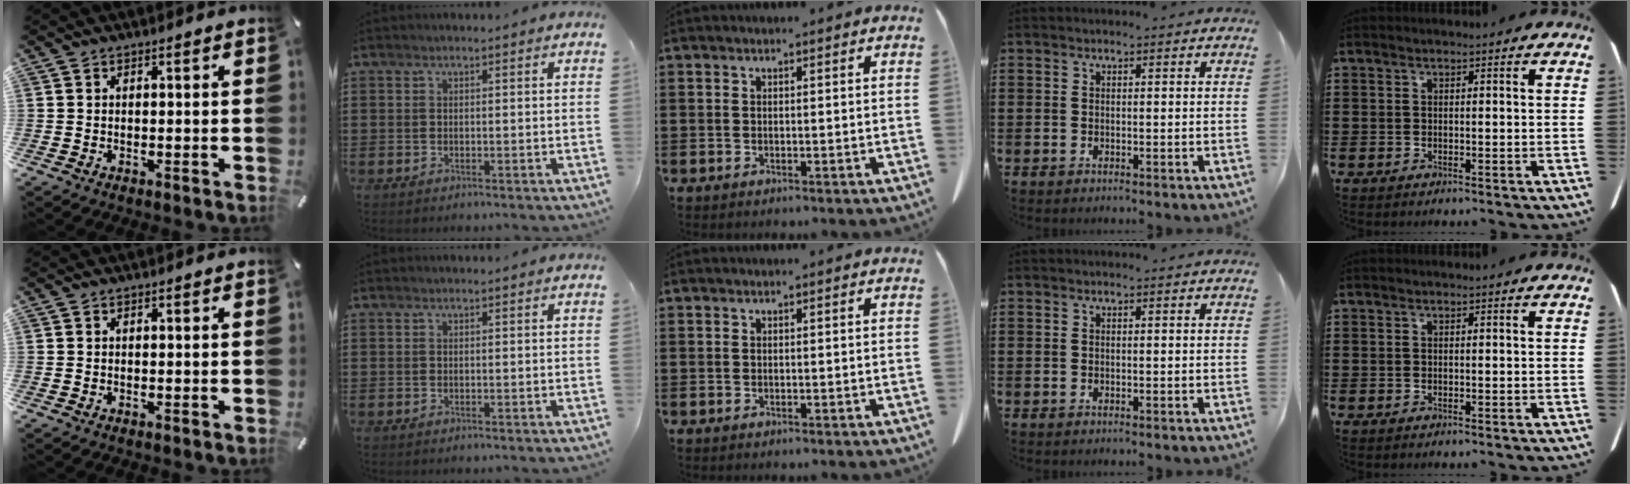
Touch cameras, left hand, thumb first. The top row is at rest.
{}